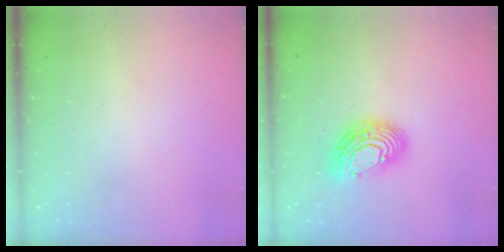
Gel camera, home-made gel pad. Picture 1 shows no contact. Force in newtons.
{"total": 13.9, "press": 13.8, "slide": 1.1}